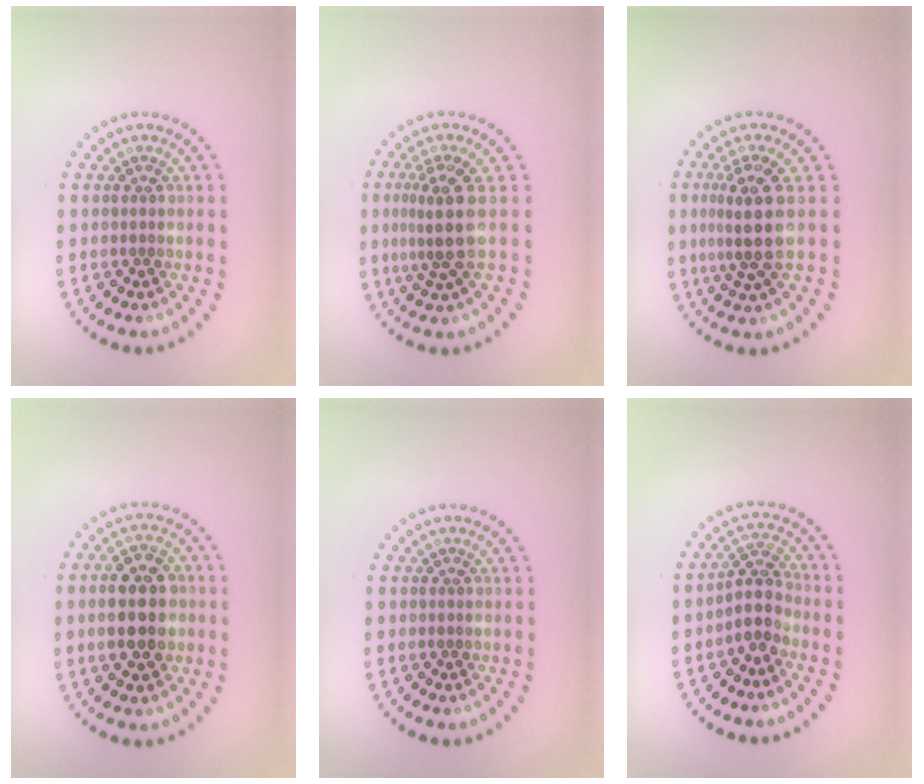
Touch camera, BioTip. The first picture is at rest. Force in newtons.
{"total": 3.5, "press": 2.4, "slide": 2.5}
{"total": 3.8, "press": 3.0, "slide": 2.4}
{"total": 5.3, "press": 5.2, "slide": 0.4}
{"total": 0.0}
{"total": 2.7, "press": 2.3, "slide": 1.5}